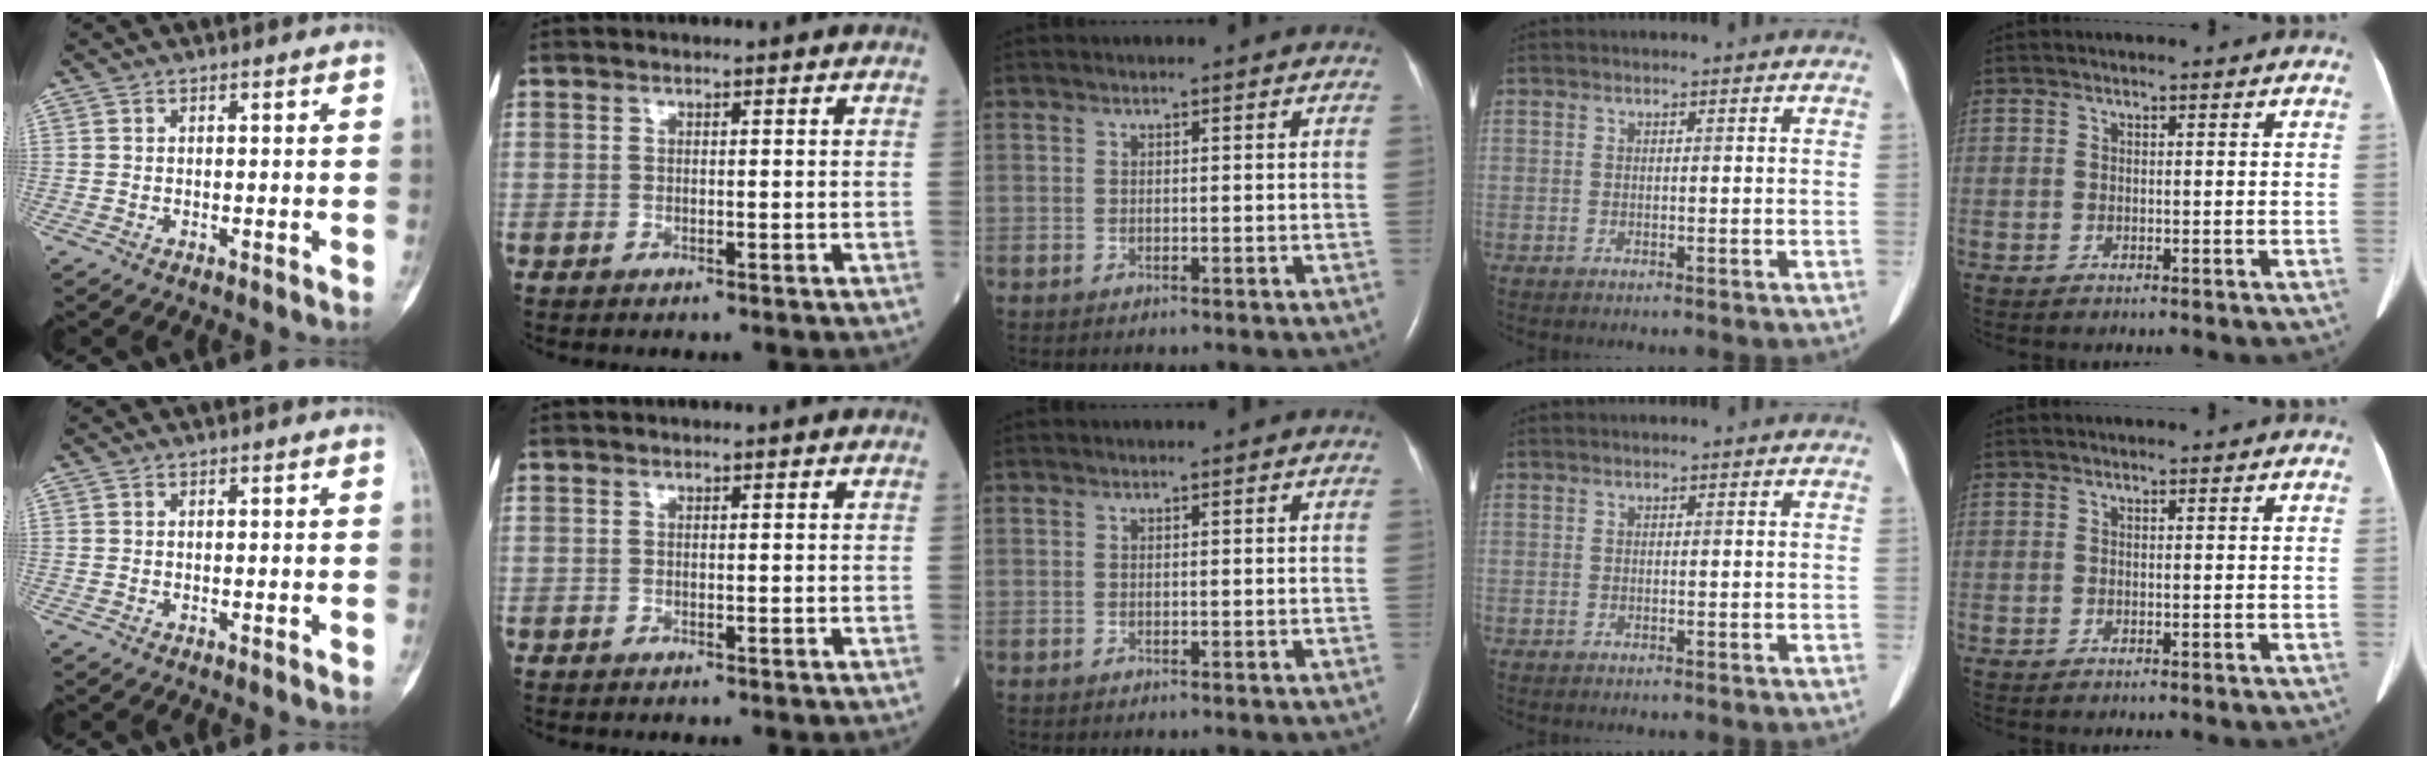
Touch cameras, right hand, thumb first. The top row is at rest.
{}